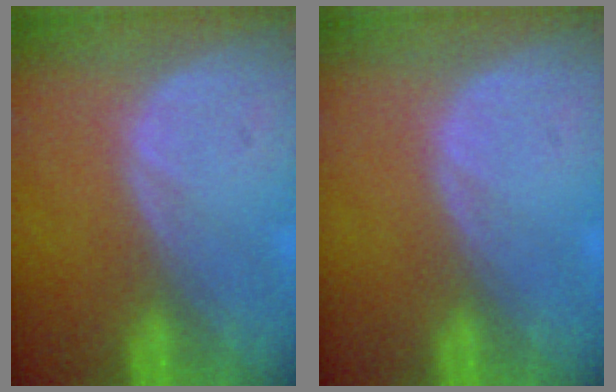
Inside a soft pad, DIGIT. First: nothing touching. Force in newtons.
{"total": 0.5, "press": 0.0, "slide": 0.5}